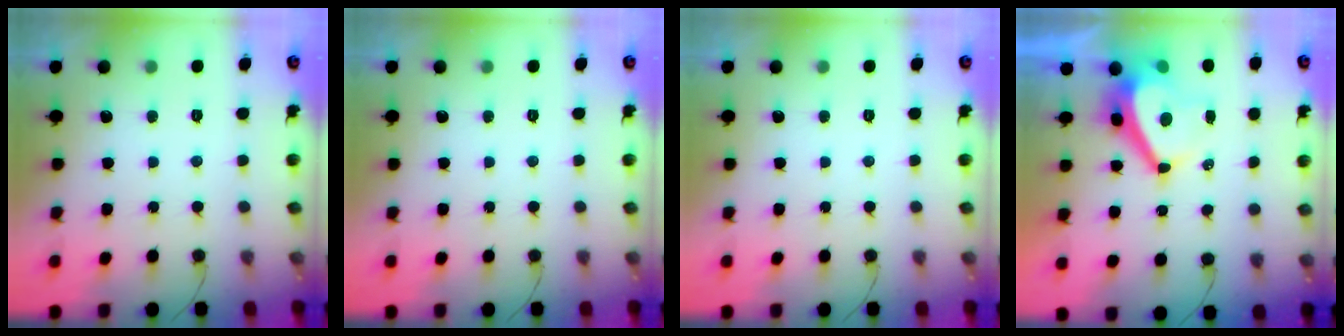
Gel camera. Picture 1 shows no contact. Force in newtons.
{"total": 0.0}
{"total": 0.0}
{"total": 8.2, "press": 8.2, "slide": 0.8}